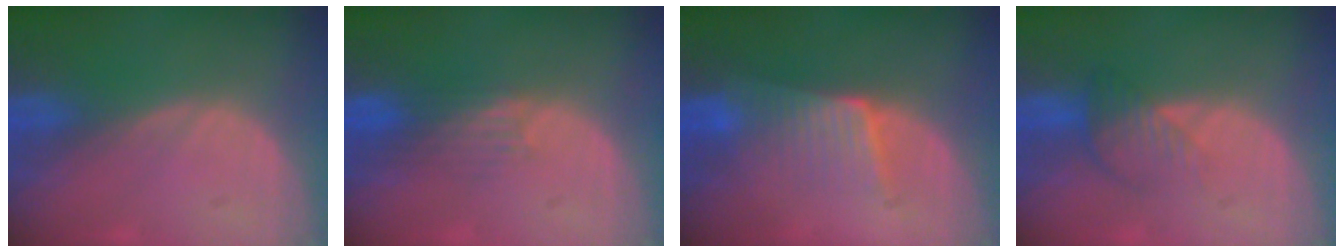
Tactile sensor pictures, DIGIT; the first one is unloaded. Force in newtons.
{"total": 3.6, "press": 3.0, "slide": 2.0}
{"total": 6.5, "press": 5.6, "slide": 3.2}
{"total": 4.3, "press": 3.7, "slide": 2.1}